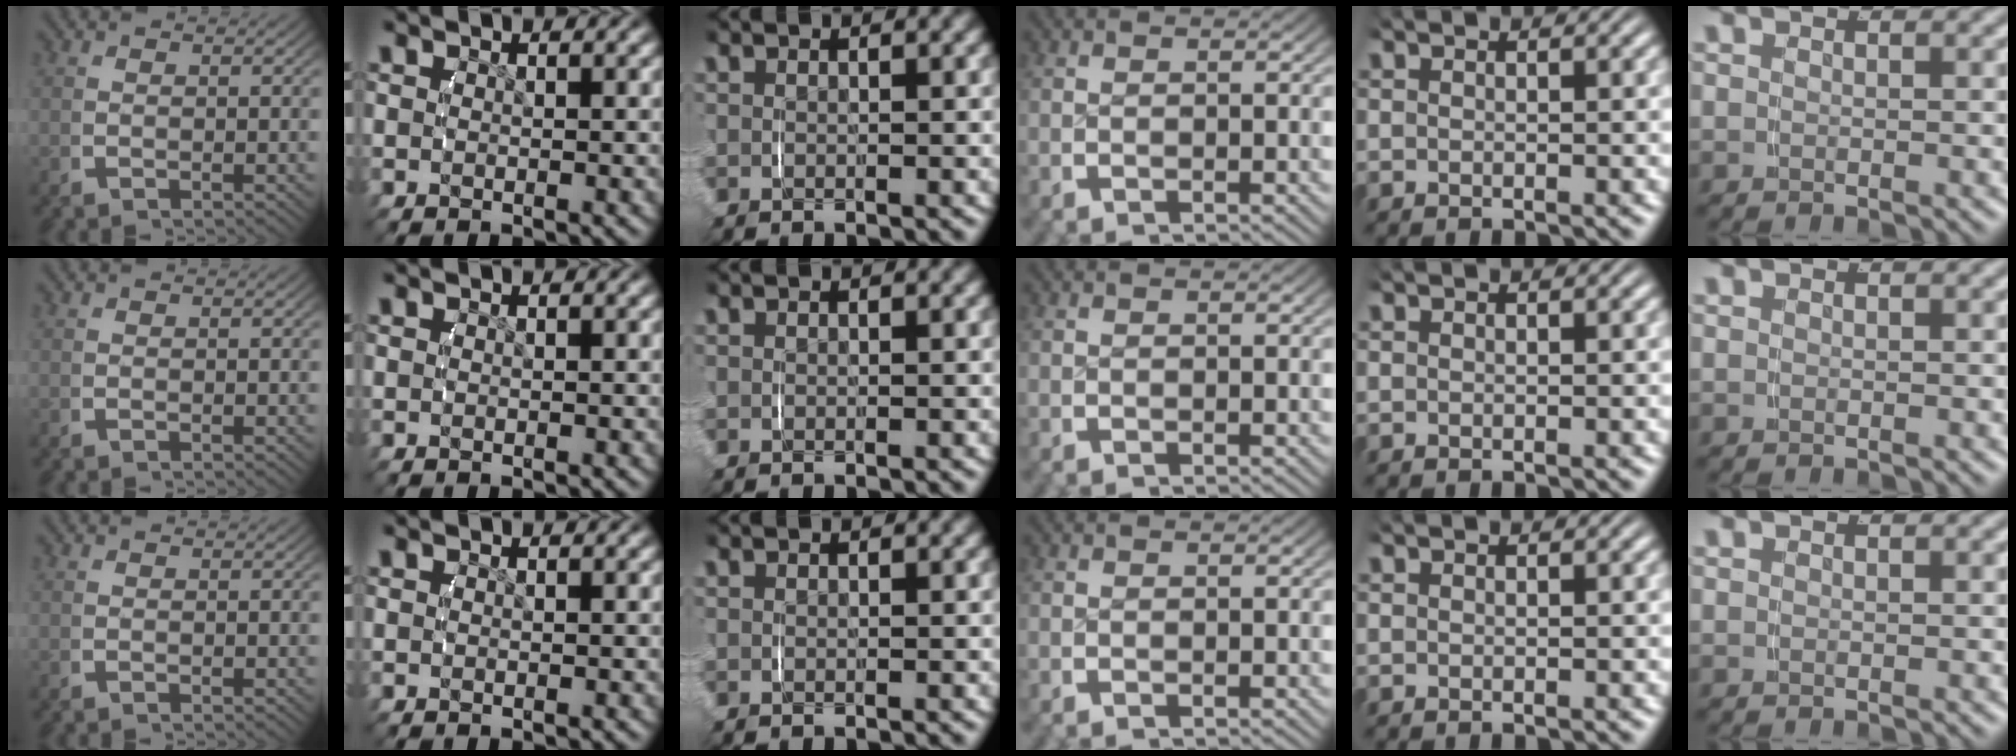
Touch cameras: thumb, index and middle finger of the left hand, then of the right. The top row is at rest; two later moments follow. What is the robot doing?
{"motion": "lift_and_place", "object": "scarf"}